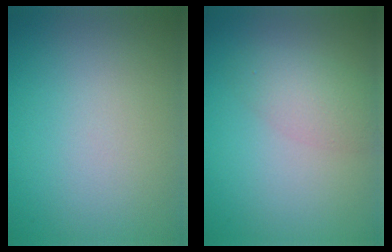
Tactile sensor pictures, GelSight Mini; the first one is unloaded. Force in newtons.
{"total": 3.0, "press": 3.0, "slide": 0.2}